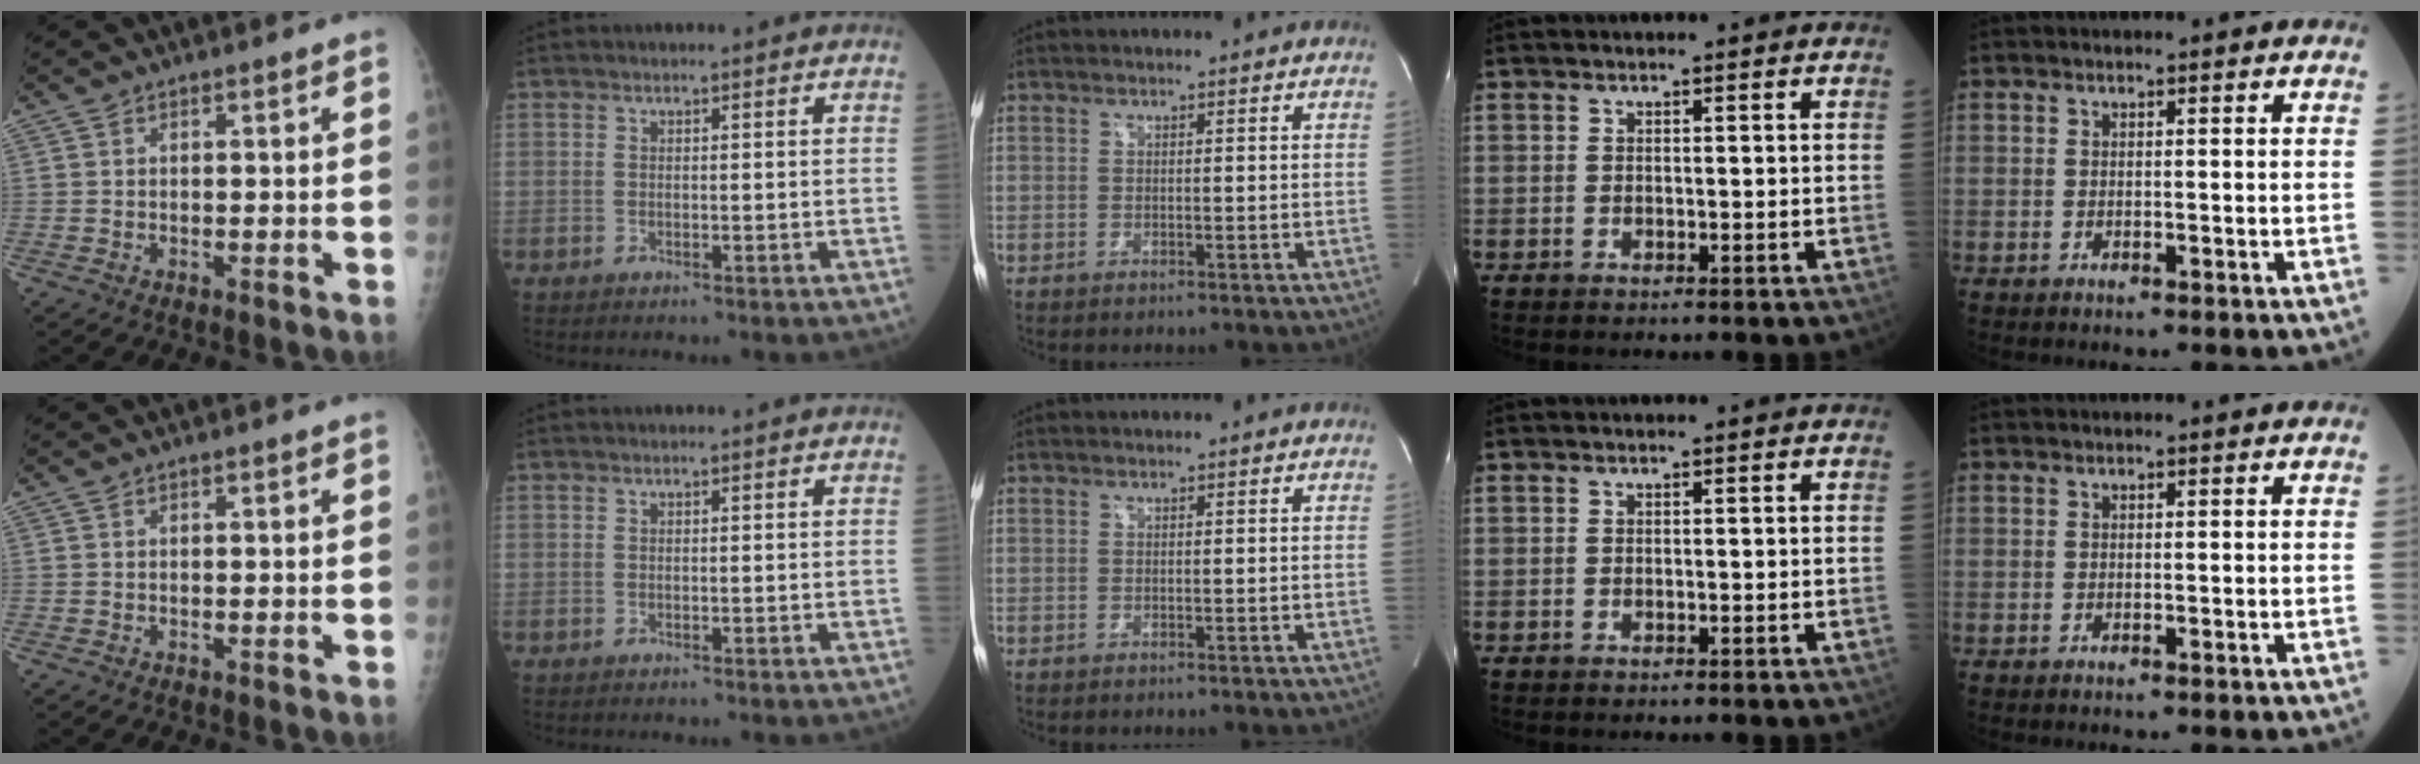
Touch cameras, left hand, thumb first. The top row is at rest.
{}